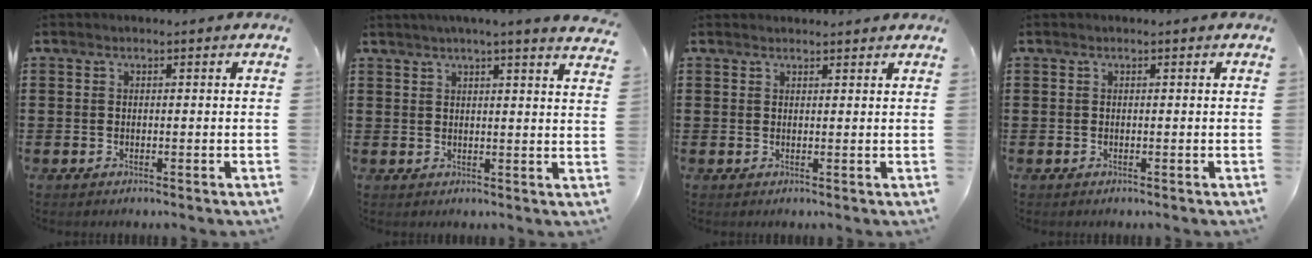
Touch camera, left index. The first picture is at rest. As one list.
[{"total": 3.5, "force": [3.0, -0.8, 1.6], "torque": [-0.038, -0.013, 0.052]}, {"total": 1.2, "force": [1.2, 0.1, 0.1], "torque": [-0.003, 0.000, 0.024]}, {"total": 0.0}]